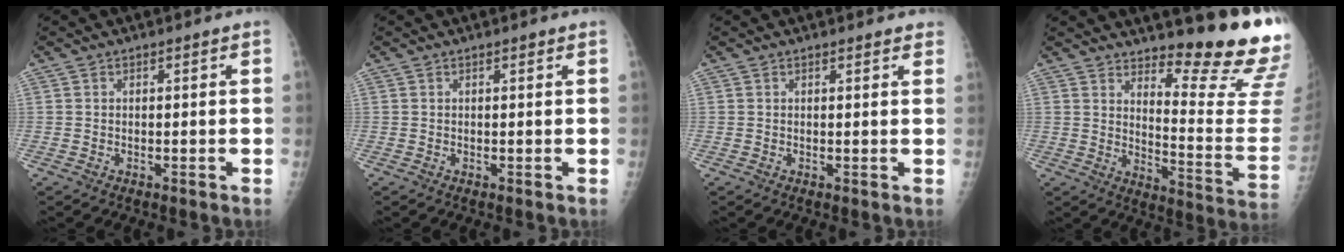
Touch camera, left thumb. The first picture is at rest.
{"total": 0.5, "force": [0.4, 0.2, 0.3], "torque": [-0.007, -0.003, 0.005]}
{"total": 2.7, "force": [2.4, 0.8, 0.9], "torque": [0.004, -0.005, 0.019]}
{"total": 18.6, "force": [15.3, 2.3, 10.2], "torque": [-0.111, -0.174, 0.204]}